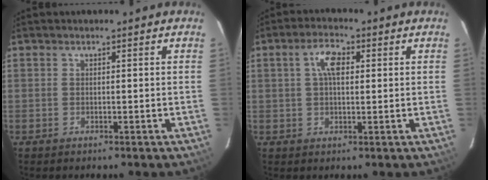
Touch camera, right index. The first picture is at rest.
{"total": 5.0, "force": [1.2, 2.4, 4.2], "torque": [-0.077, 0.015, 0.023]}